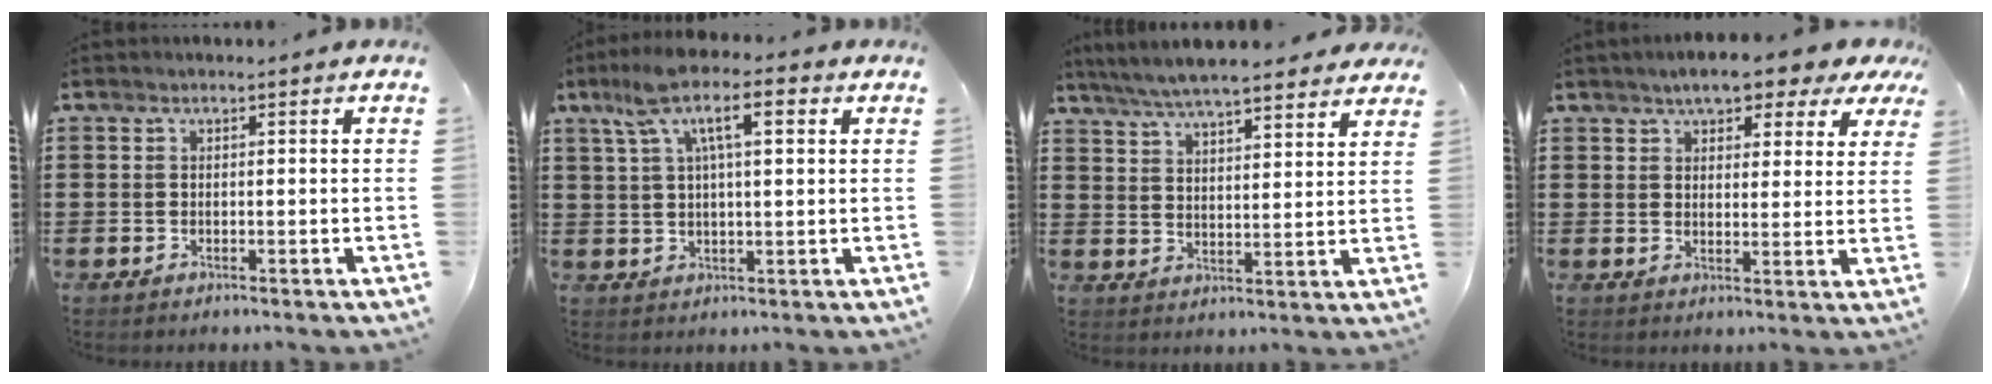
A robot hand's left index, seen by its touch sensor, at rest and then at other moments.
{"total": 9.3, "force": [4.2, 3.0, 7.7], "torque": [-0.162, 0.010, 0.070]}
{"total": 6.2, "force": [5.8, 0.4, 2.1], "torque": [-0.064, -0.022, 0.103]}
{"total": 5.6, "force": [4.7, 1.6, 2.5], "torque": [-0.053, -0.013, 0.078]}